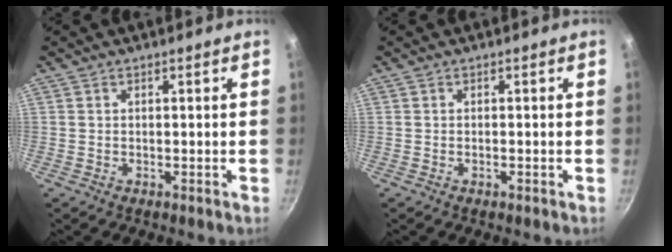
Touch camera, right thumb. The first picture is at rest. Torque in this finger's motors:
{"motor_torque": [-0.42, -0.09, -0.25, -0.13, 0.06]}